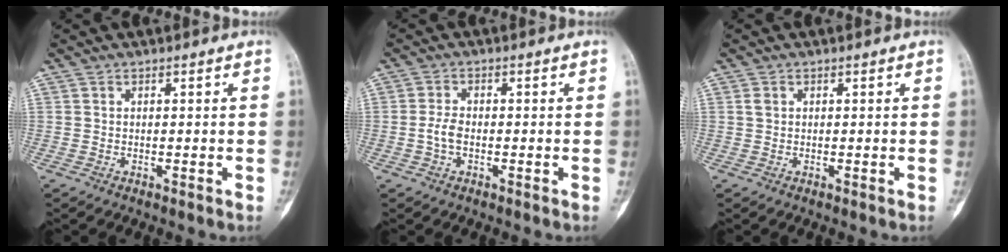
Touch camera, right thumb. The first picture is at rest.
{"total": 2.8, "force": [-0.7, 1.5, 2.3], "torque": [-0.051, 0.008, -0.017]}
{"total": 0.9, "force": [0.3, 0.7, 0.5], "torque": [-0.005, 0.005, 0.006]}